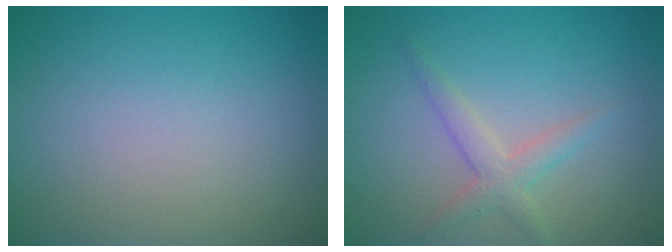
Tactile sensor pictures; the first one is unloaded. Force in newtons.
{"total": 2.3, "press": 2.3, "slide": 0.1}